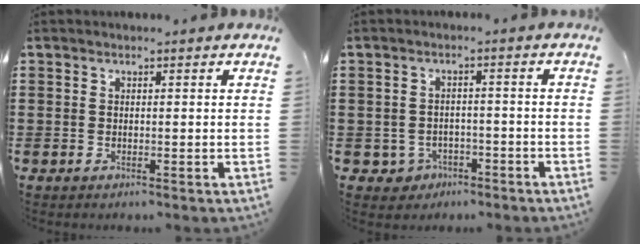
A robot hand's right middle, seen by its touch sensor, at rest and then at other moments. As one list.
[{"total": 2.4, "force": [-1.8, 1.5, 0.4], "torque": [-0.016, 0.002, -0.040]}]